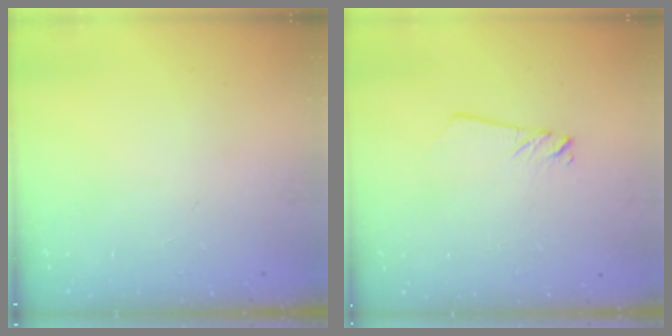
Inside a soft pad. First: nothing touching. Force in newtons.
{"total": 2.0, "press": 2.0, "slide": 0.1}